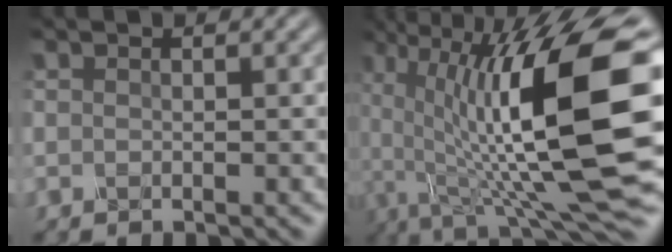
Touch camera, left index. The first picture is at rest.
{"total": 16.8, "force": [-0.1, 5.3, 15.9], "torque": [-0.255, 0.009, 0.002]}